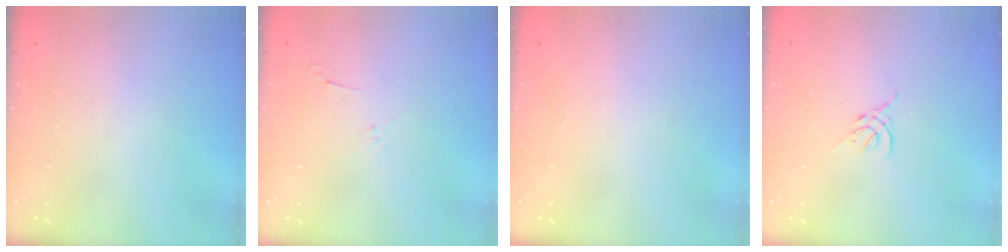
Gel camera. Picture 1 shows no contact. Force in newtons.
{"total": 2.8, "press": 2.7, "slide": 0.6}
{"total": 0.9, "press": 0.8, "slide": 0.2}
{"total": 2.6, "press": 2.5, "slide": 0.8}